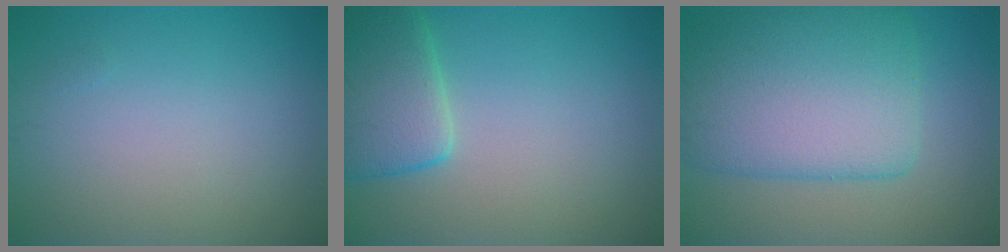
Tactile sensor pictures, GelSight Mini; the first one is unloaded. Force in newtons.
{"total": 5.2, "press": 5.2, "slide": 0.4}
{"total": 9.2, "press": 9.2, "slide": 0.6}